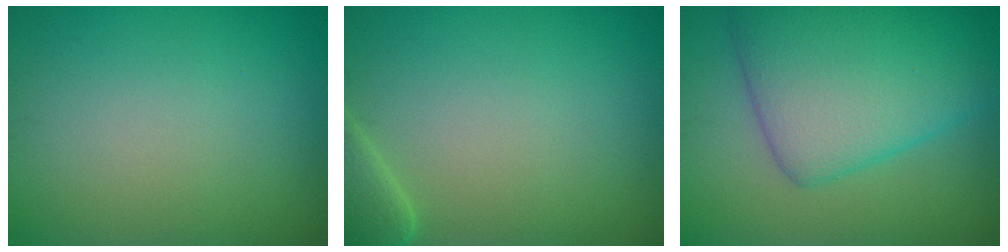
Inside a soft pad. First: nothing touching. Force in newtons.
{"total": 2.4, "press": 2.3, "slide": 0.4}
{"total": 9.0, "press": 9.0, "slide": 0.1}